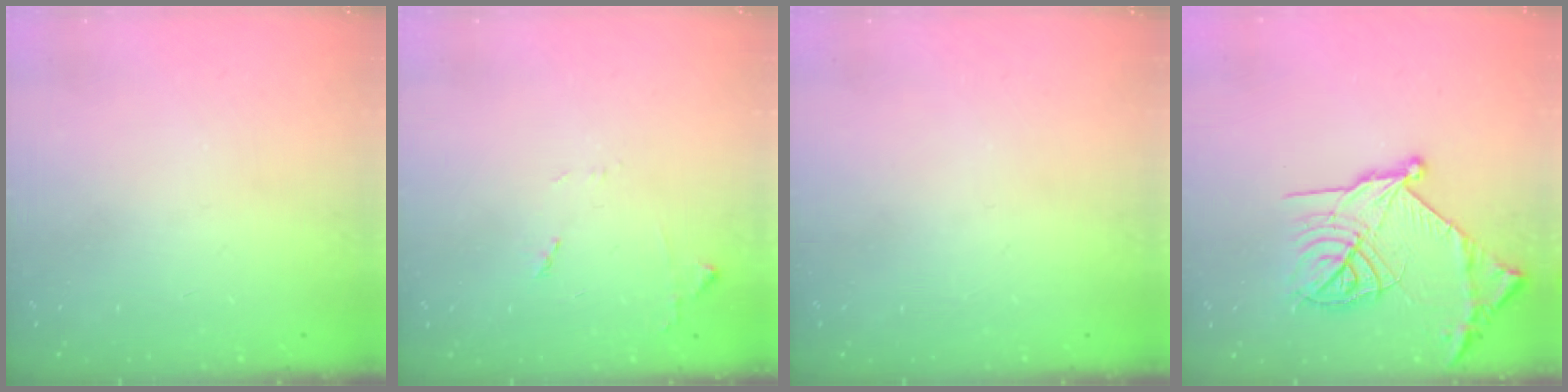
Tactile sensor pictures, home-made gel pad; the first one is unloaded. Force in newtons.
{"total": 6.8, "press": 6.8, "slide": 0.9}
{"total": 0.0}
{"total": 18.5, "press": 18.4, "slide": 1.6}